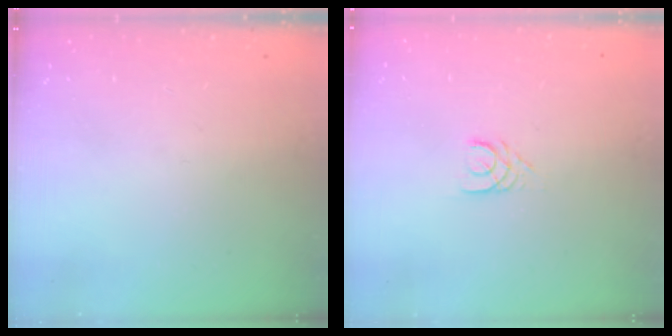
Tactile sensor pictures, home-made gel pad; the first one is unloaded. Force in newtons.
{"total": 3.1, "press": 3.1, "slide": 0.4}